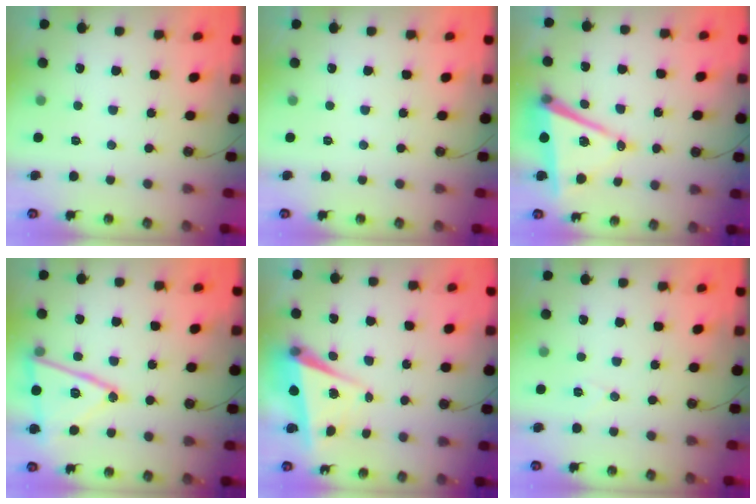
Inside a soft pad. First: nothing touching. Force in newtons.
{"total": 0.0}
{"total": 11.0, "press": 10.1, "slide": 4.2}
{"total": 15.8, "press": 15.6, "slide": 2.5}
{"total": 6.2, "press": 5.9, "slide": 1.8}
{"total": 5.5, "press": 5.2, "slide": 1.8}